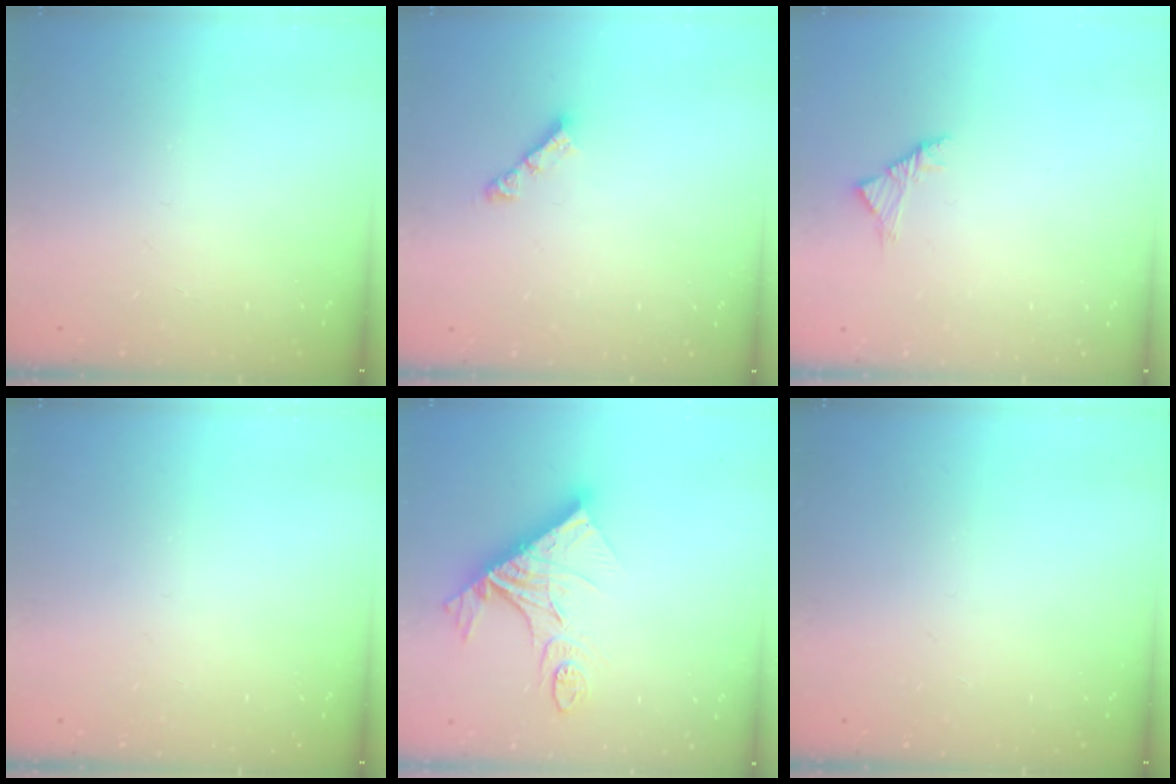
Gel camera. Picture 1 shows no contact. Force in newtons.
{"total": 4.2, "press": 4.2, "slide": 0.3}
{"total": 2.8, "press": 2.6, "slide": 0.8}
{"total": 0.0}
{"total": 18.3, "press": 18.2, "slide": 1.8}
{"total": 0.0}